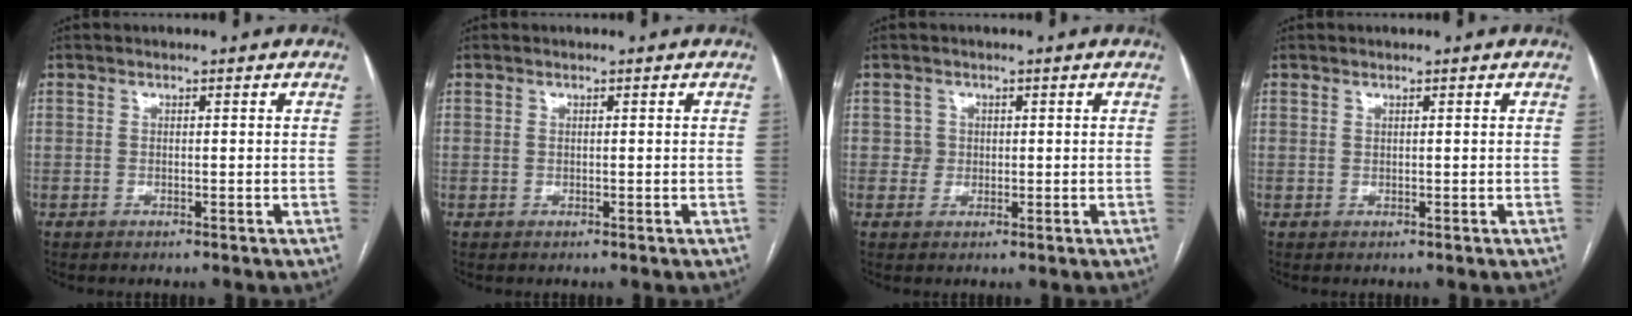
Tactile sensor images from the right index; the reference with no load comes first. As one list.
[{"total": 0.0}, {"total": 1.8, "force": [0.3, 1.7, 0.0], "torque": [0.008, 0.003, 0.002]}, {"total": 0.0}]